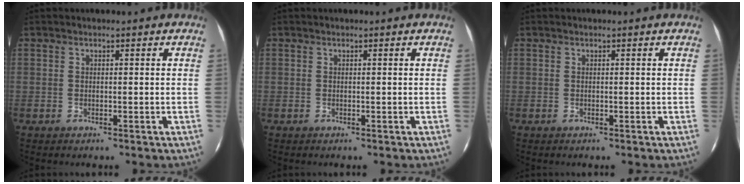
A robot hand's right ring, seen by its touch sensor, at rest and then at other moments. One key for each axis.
{"total": 0.0}
{"total": 0.0}